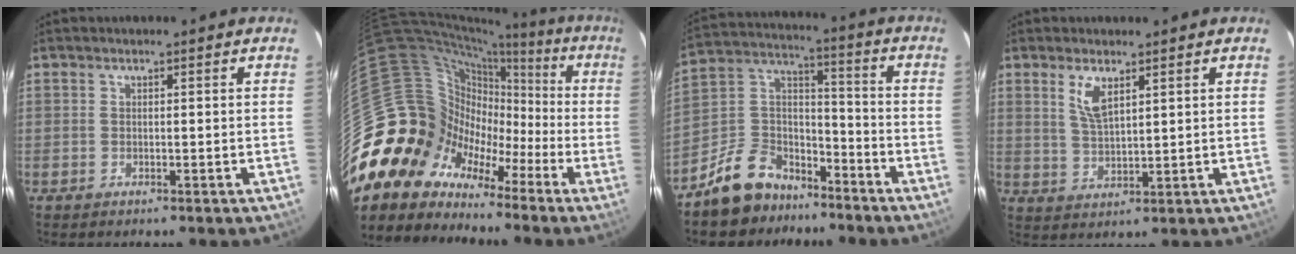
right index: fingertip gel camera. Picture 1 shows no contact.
{"total": 16.9, "force": [-8.3, 14.0, 4.4], "torque": [-0.107, 0.036, -0.162]}
{"total": 12.6, "force": [-9.4, 7.4, 4.0], "torque": [-0.099, 0.057, -0.154]}
{"total": 5.1, "force": [2.7, 1.8, 3.9], "torque": [-0.075, -0.003, 0.057]}